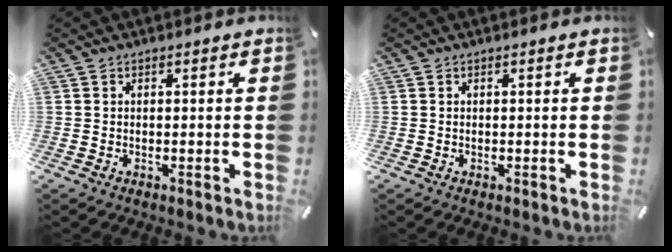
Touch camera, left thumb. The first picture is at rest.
{"total": 0.0}